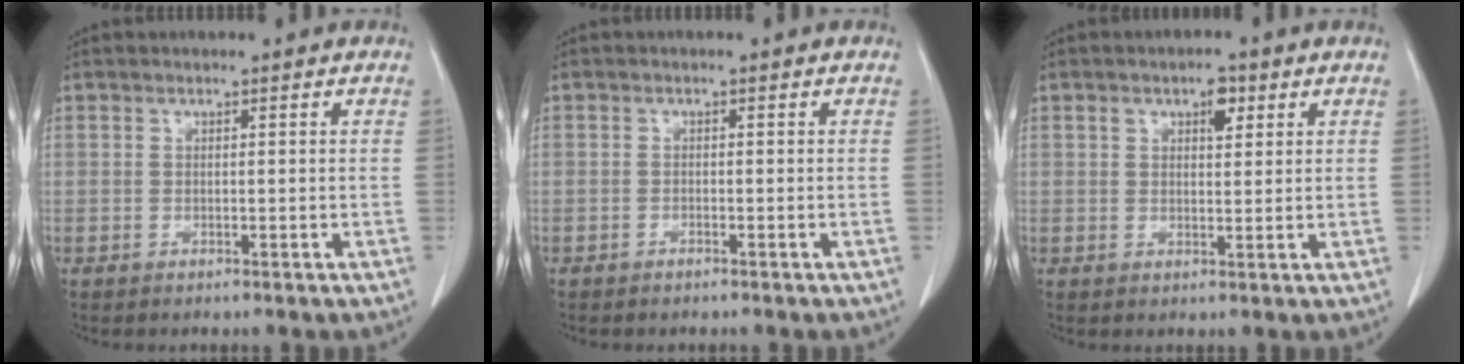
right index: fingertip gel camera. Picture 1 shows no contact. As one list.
[{"total": 0.6, "force": [-0.5, 0.2, 0.1], "torque": [-0.006, 0.000, -0.010]}, {"total": 3.2, "force": [1.5, 1.5, 2.4], "torque": [-0.039, 0.005, 0.025]}]